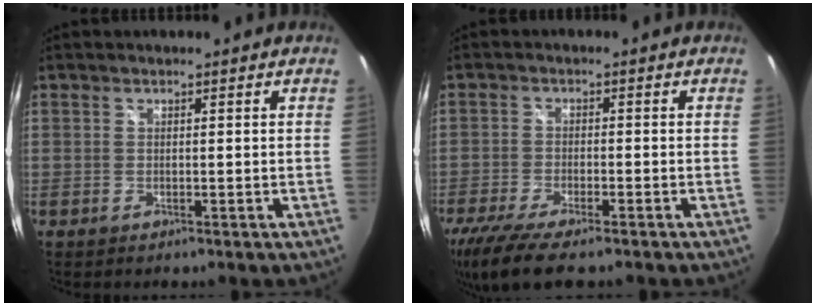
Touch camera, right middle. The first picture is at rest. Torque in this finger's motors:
{"motor_torque": [0.83, -0.79, 0.17, 0.10]}